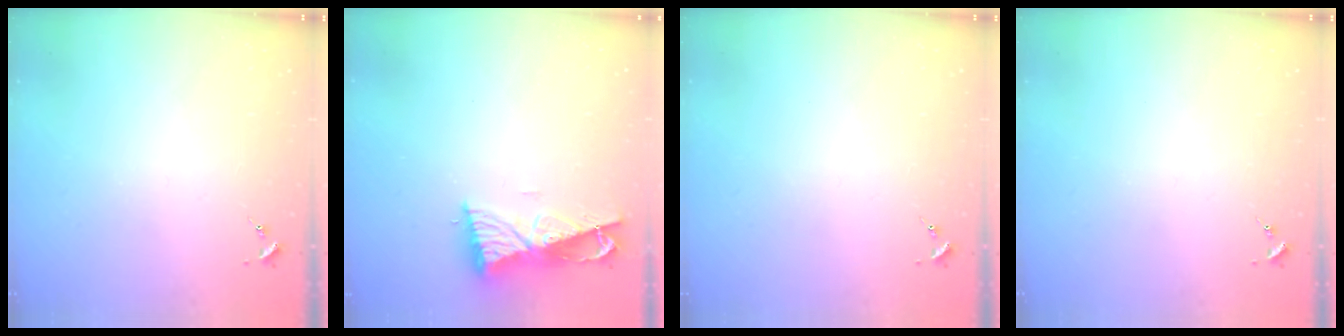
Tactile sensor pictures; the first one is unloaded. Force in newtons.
{"total": 8.5, "press": 8.4, "slide": 1.0}
{"total": 0.0}
{"total": 0.0}